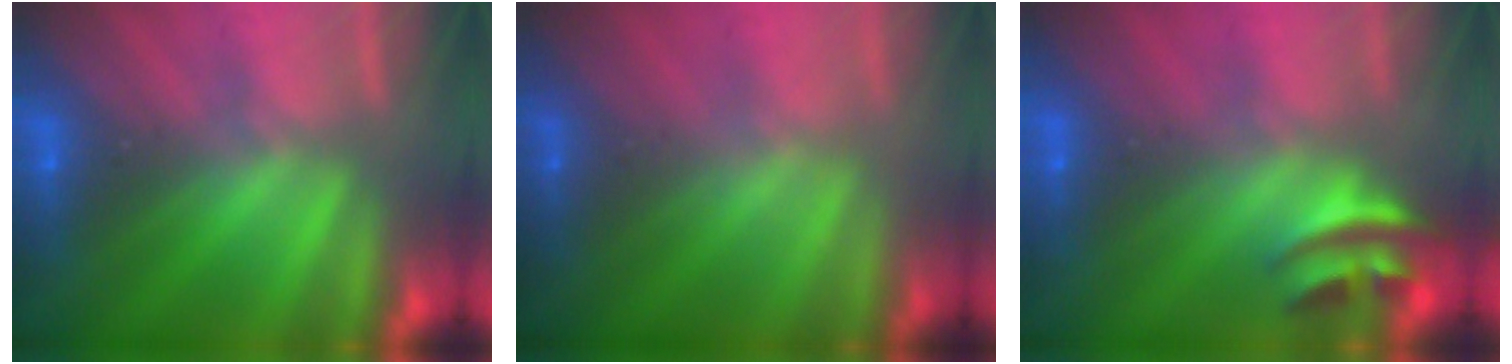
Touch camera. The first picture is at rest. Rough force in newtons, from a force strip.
{"total": 1.6}
{"total": 2.7}